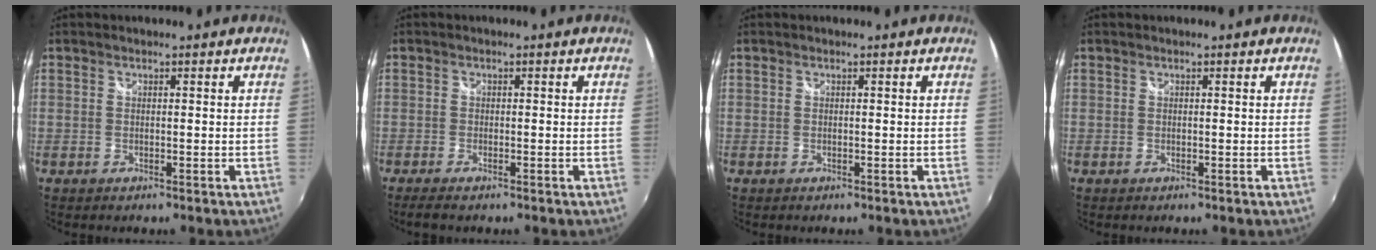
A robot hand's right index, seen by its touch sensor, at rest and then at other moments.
{"total": 3.3, "force": [-2.6, 0.9, 1.8], "torque": [-0.044, -0.013, -0.048]}
{"total": 0.0}
{"total": 0.0}